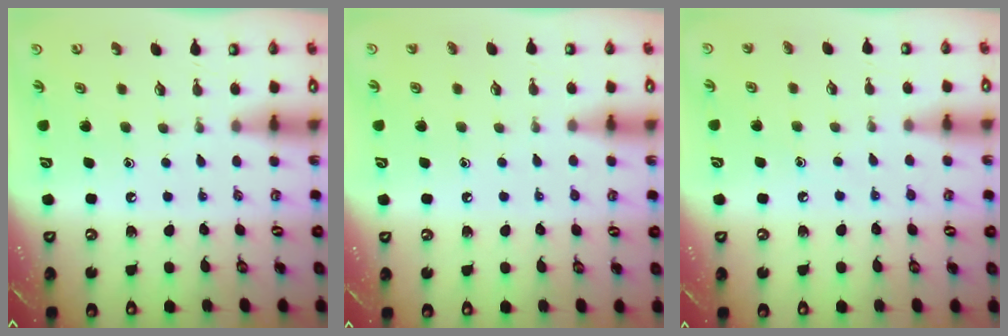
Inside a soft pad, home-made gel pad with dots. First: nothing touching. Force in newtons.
{"total": 2.9, "press": 2.9, "slide": 0.4}
{"total": 5.4, "press": 5.3, "slide": 0.7}